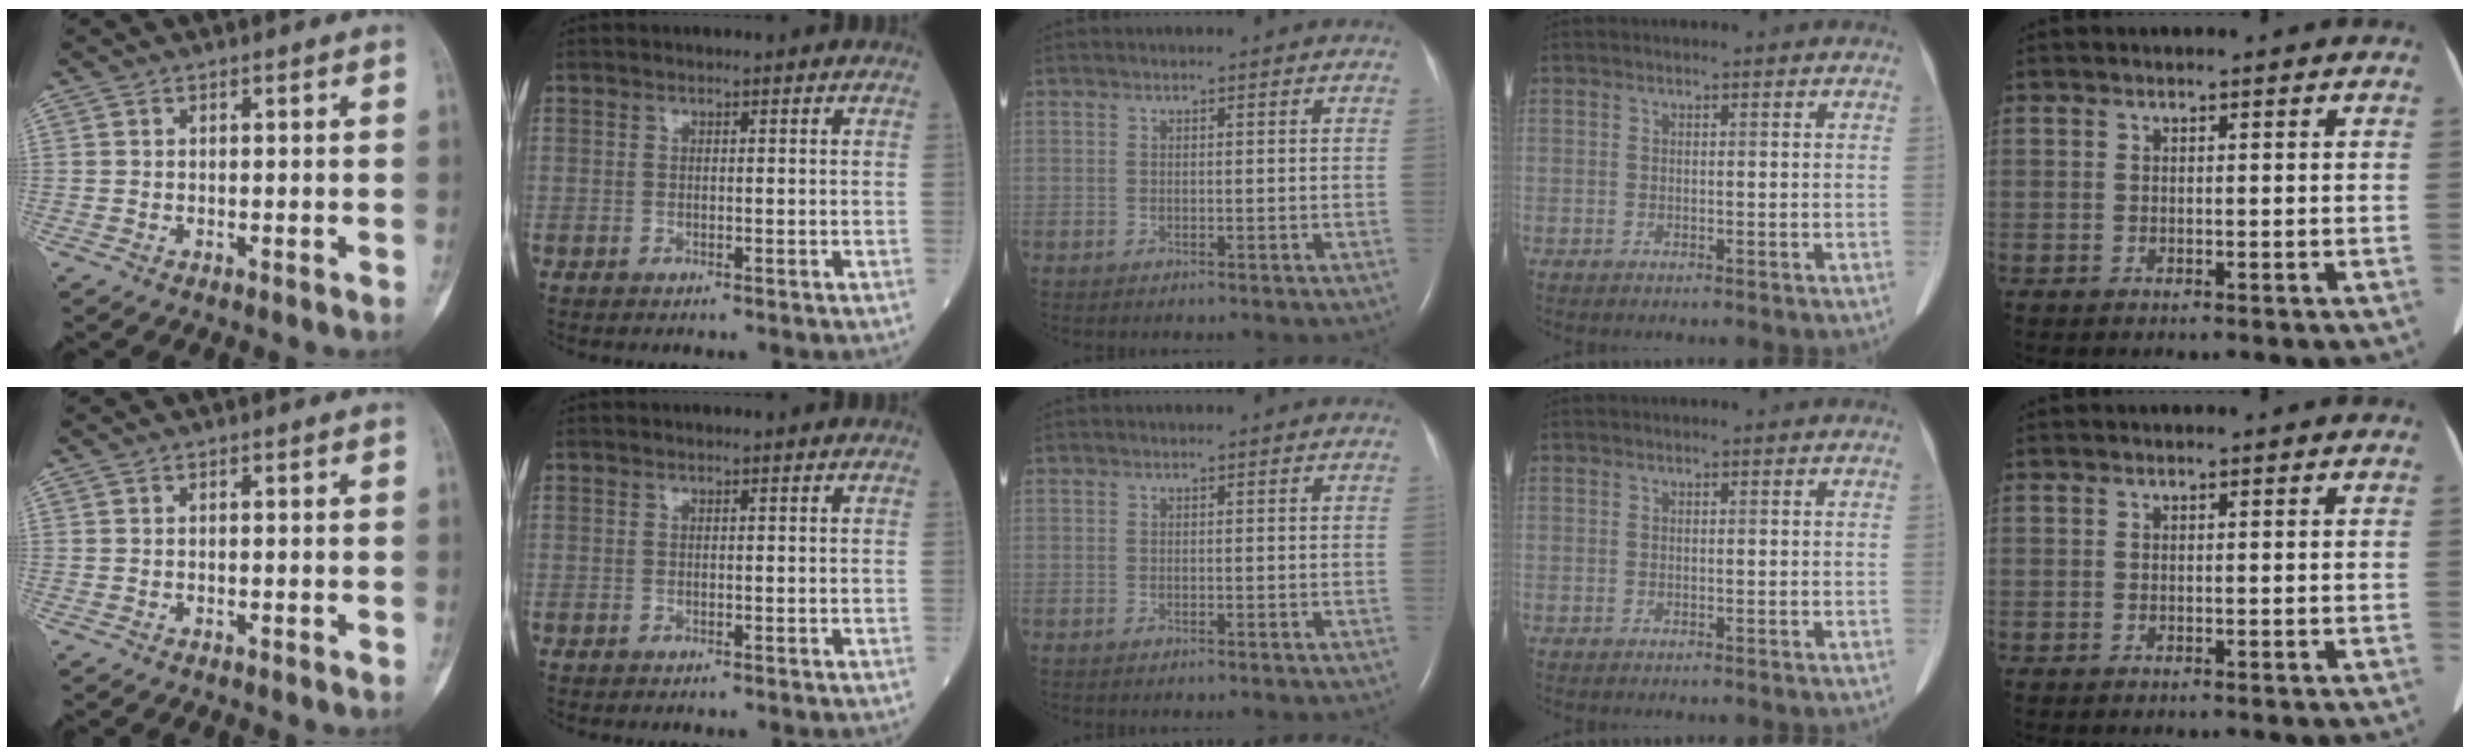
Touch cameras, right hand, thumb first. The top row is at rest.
{}